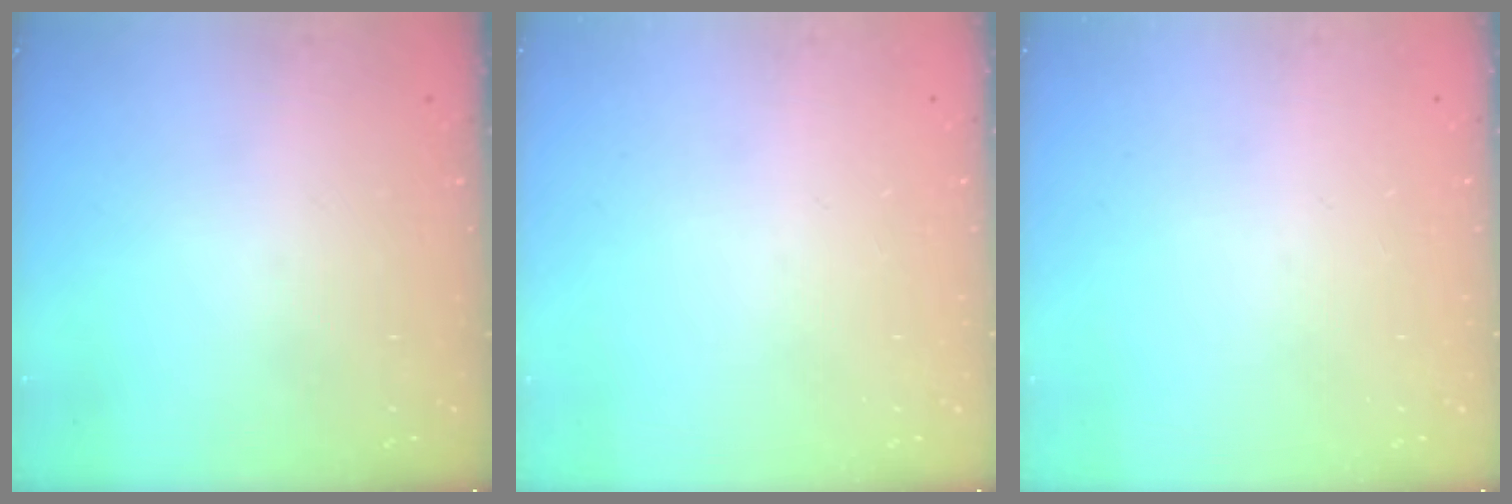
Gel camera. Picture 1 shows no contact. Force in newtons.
{"total": 0.0}
{"total": 0.0}